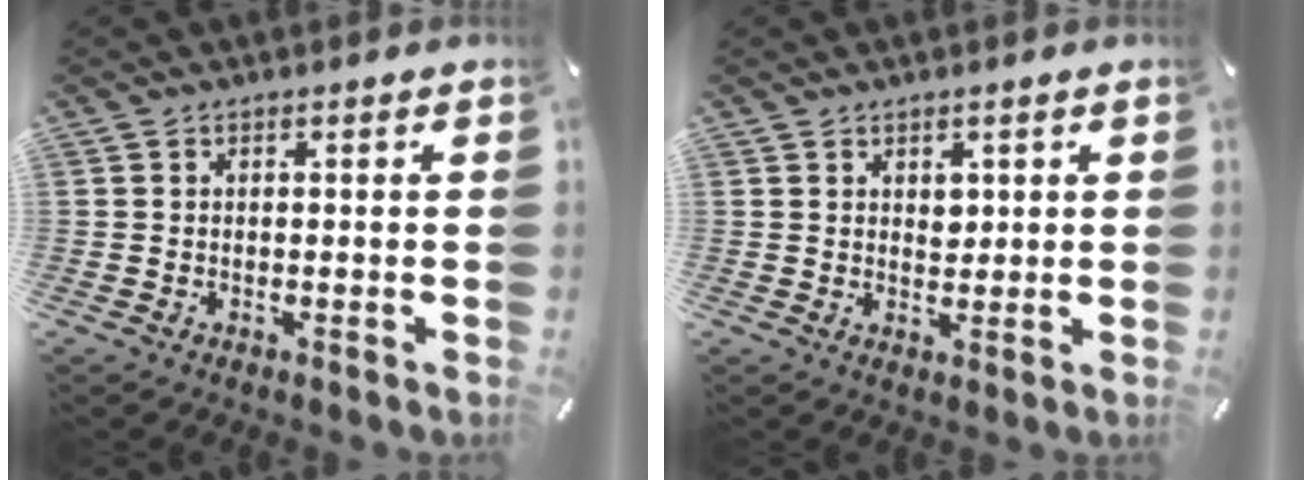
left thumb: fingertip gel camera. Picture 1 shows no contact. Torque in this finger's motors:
{"motor_torque": [0.75, 0.75, 0.09, -0.17, 0.05]}